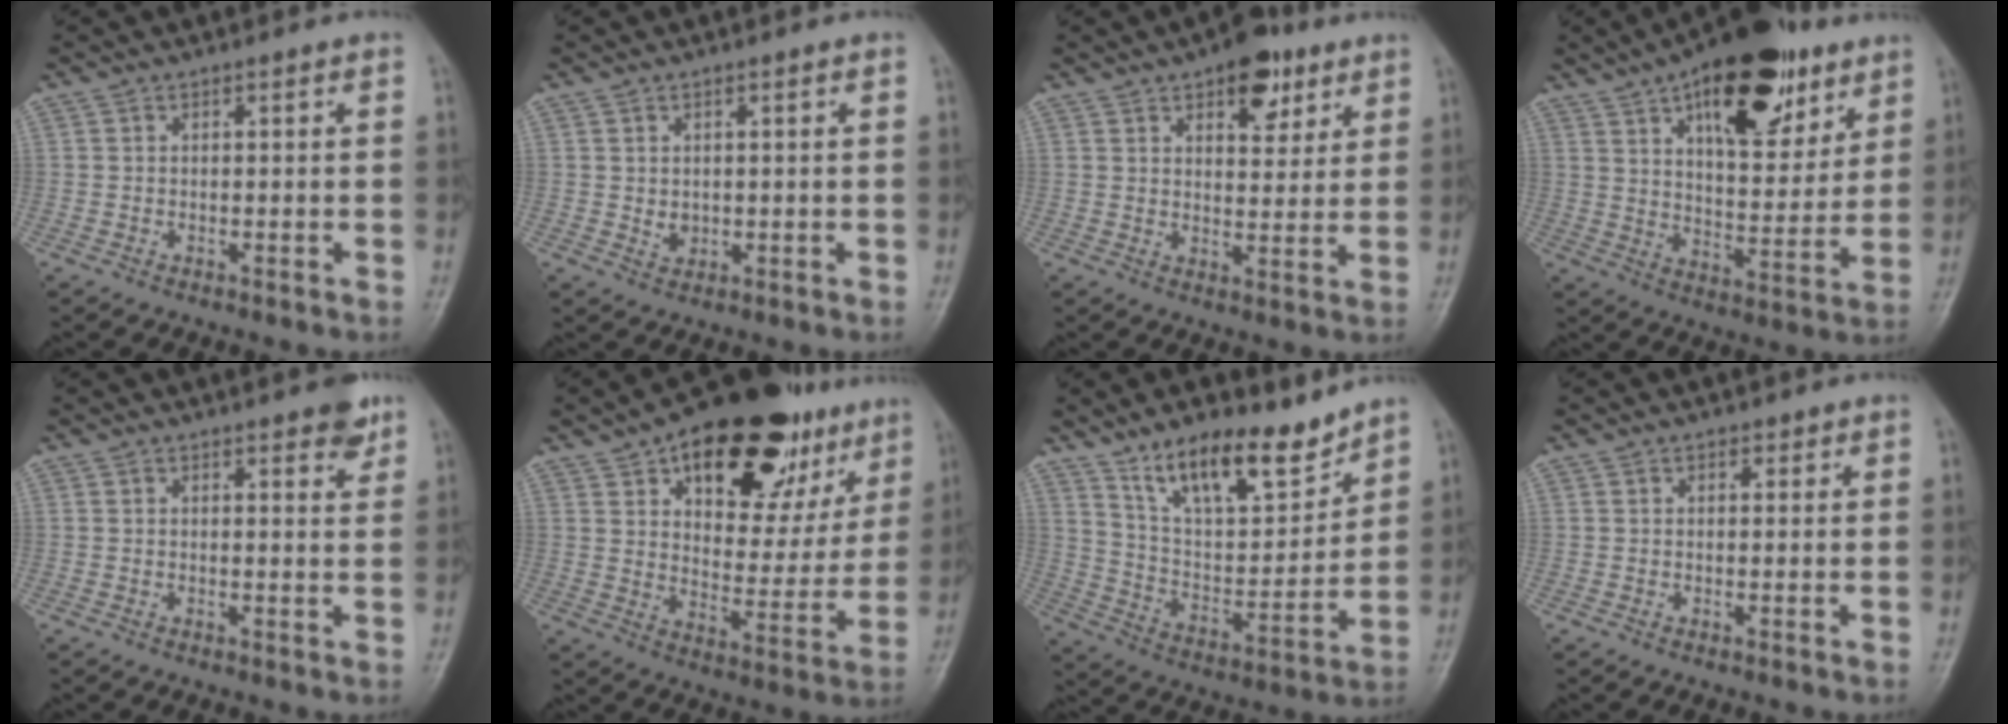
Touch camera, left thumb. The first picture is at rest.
{"total": 2.1, "force": [0.2, 1.7, 1.2], "torque": [-0.014, -0.003, 0.010]}
{"total": 9.5, "force": [5.4, 4.8, 6.2], "torque": [-0.054, -0.022, 0.073]}
{"total": 22.6, "force": [12.3, 10.3, 16.0], "torque": [-0.198, -0.038, 0.191]}
{"total": 3.9, "force": [2.6, 1.3, 2.6], "torque": [-0.020, -0.013, 0.029]}
{"total": 26.5, "force": [14.5, 13.3, 17.7], "torque": [-0.204, -0.023, 0.217]}
{"total": 16.3, "force": [12.0, 5.9, 9.3], "torque": [-0.113, -0.078, 0.218]}
{"total": 1.3, "force": [0.8, 0.8, 0.6], "torque": [0.001, -0.003, 0.008]}